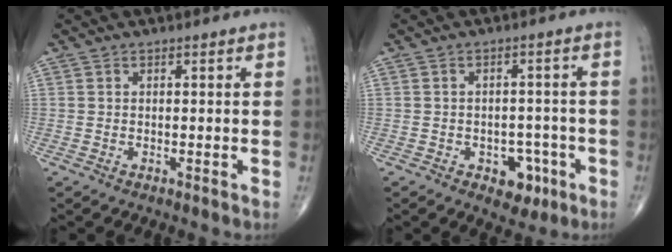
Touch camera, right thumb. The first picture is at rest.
{"total": 5.8, "force": [-2.6, 3.9, 3.4], "torque": [-0.014, 0.020, -0.030]}